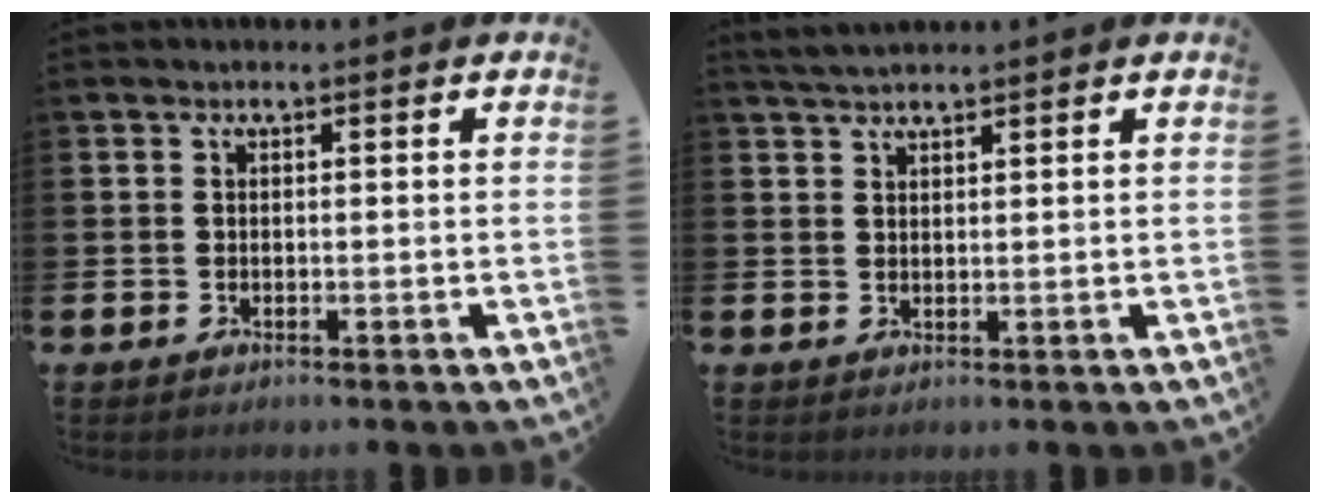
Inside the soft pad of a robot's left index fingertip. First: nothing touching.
{"total": 2.8, "force": [2.6, 0.5, 1.0], "torque": [-0.020, -0.005, 0.047]}